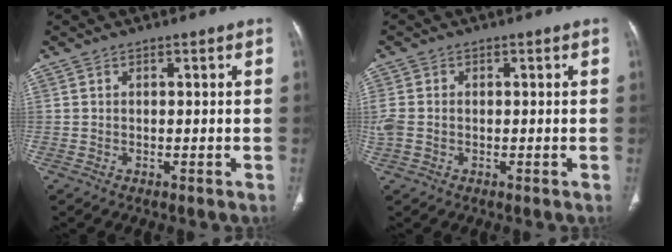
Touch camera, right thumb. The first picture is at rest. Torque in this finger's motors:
{"motor_torque": [0.09, 0.07, 0.62, 0.08, 0.02]}